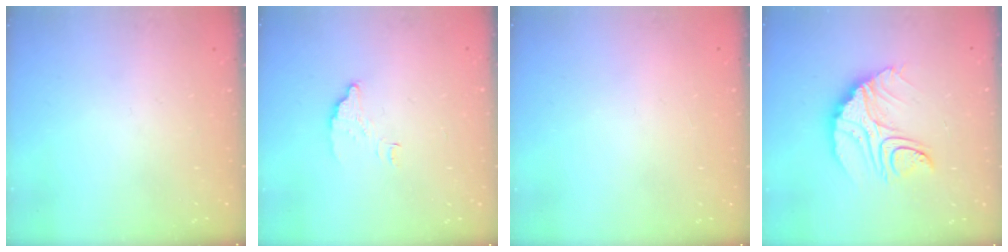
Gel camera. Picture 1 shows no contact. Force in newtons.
{"total": 4.2, "press": 4.1, "slide": 0.3}
{"total": 2.2, "press": 2.2, "slide": 0.1}
{"total": 12.1, "press": 12.0, "slide": 1.0}